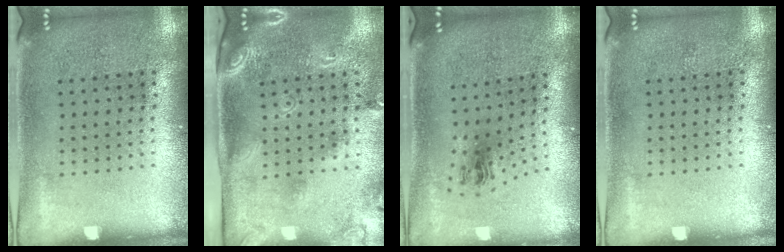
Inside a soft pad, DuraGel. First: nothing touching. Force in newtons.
{"total": 2.5, "press": 1.7, "slide": 1.9}
{"total": 1.0, "press": 0.4, "slide": 0.9}
{"total": 0.0}